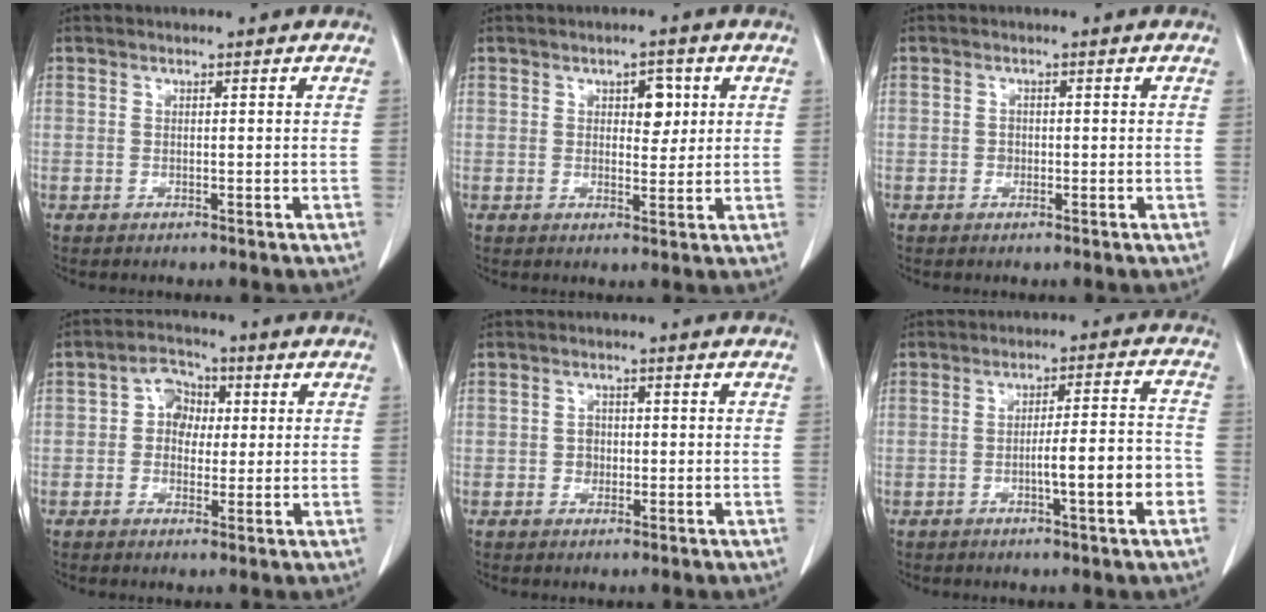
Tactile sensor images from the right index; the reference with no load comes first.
{"total": 3.7, "force": [1.2, 2.1, 2.9], "torque": [-0.036, 0.004, 0.018]}
{"total": 1.0, "force": [-0.1, 0.9, 0.3], "torque": [0.001, 0.006, 0.000]}
{"total": 5.0, "force": [0.6, 4.0, 2.8], "torque": [-0.045, 0.020, 0.006]}
{"total": 1.8, "force": [-0.2, 1.6, 0.8], "torque": [-0.006, 0.008, -0.001]}
{"total": 8.0, "force": [-2.7, 0.5, 7.5], "torque": [-0.108, 0.017, -0.036]}